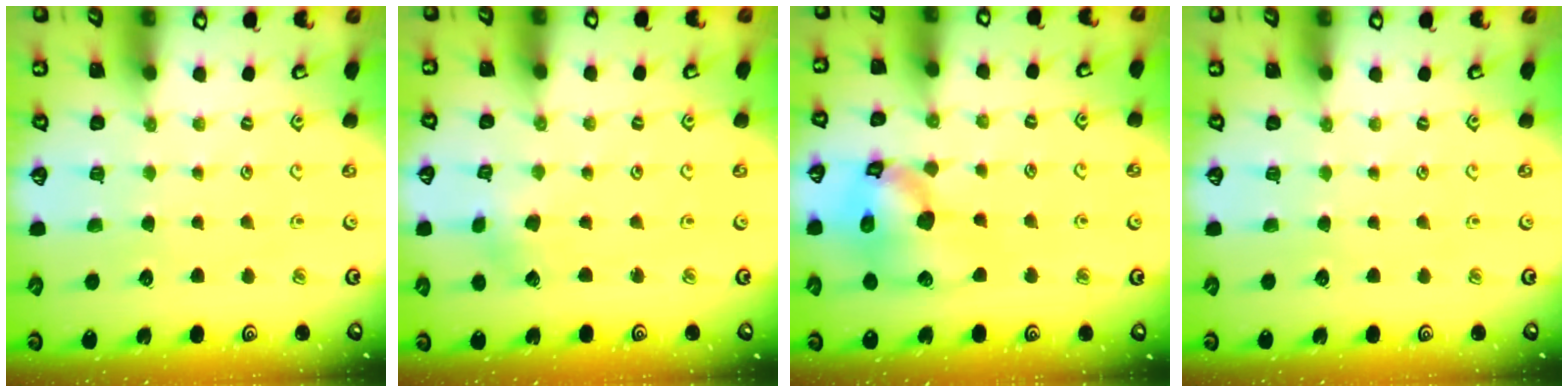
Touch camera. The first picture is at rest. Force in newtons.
{"total": 1.7, "press": 1.7, "slide": 0.2}
{"total": 16.7, "press": 16.5, "slide": 2.3}
{"total": 0.0}